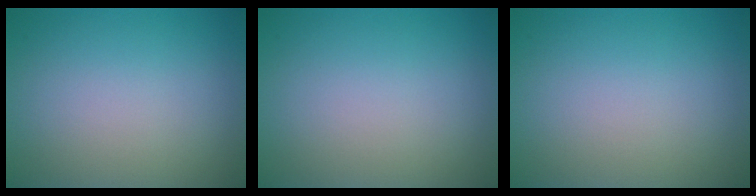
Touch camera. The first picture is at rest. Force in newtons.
{"total": 0.0}
{"total": 0.0}